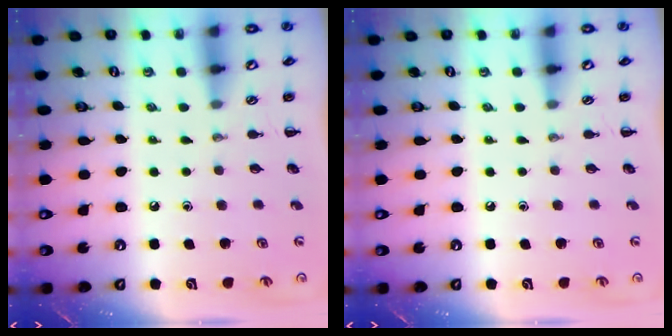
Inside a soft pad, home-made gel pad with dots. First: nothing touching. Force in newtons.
{"total": 0.0}